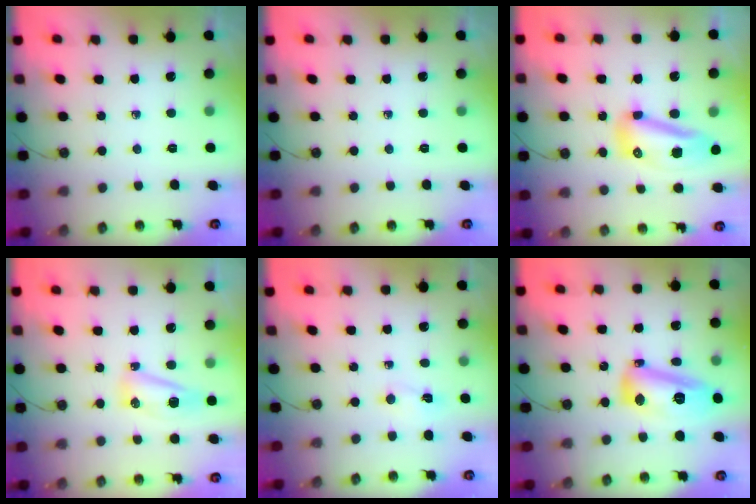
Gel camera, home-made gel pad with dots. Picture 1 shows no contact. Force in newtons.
{"total": 0.0}
{"total": 11.8, "press": 11.7, "slide": 1.5}
{"total": 13.5, "press": 9.4, "slide": 9.7}
{"total": 2.0, "press": 1.9, "slide": 0.6}
{"total": 17.1, "press": 17.0, "slide": 1.4}